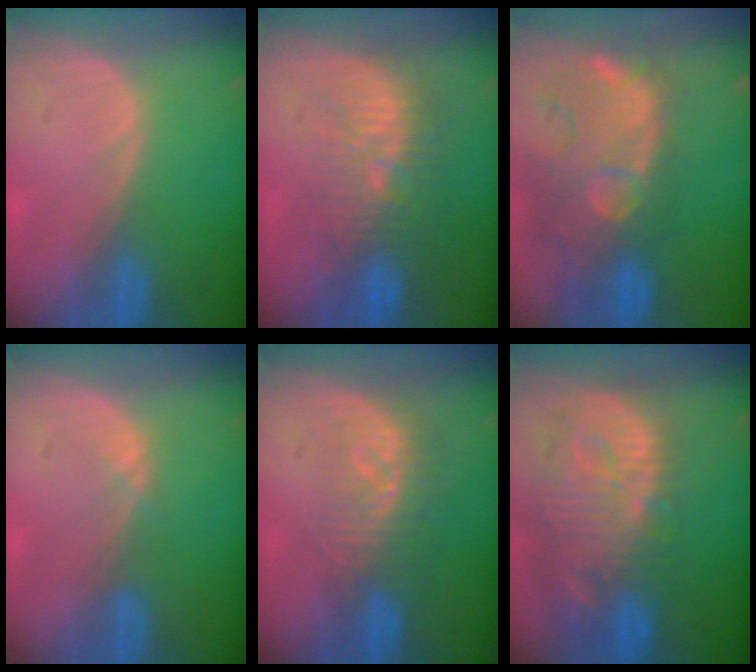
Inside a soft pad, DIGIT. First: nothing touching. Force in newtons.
{"total": 9.5, "press": 9.0, "slide": 2.8}
{"total": 13.1, "press": 11.3, "slide": 6.5}
{"total": 0.9, "press": 0.9, "slide": 0.3}
{"total": 8.3, "press": 7.3, "slide": 3.9}
{"total": 13.6, "press": 11.8, "slide": 6.7}